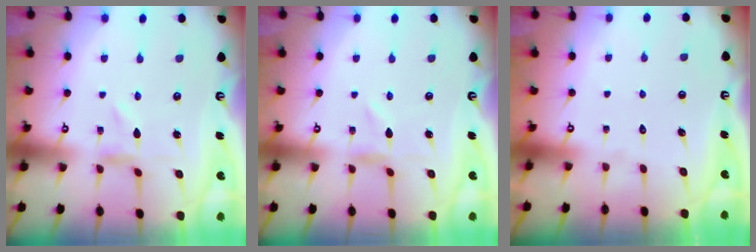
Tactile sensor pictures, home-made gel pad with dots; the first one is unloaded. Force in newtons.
{"total": 0.7, "press": 0.7, "slide": 0.2}
{"total": 1.4, "press": 1.4, "slide": 0.1}